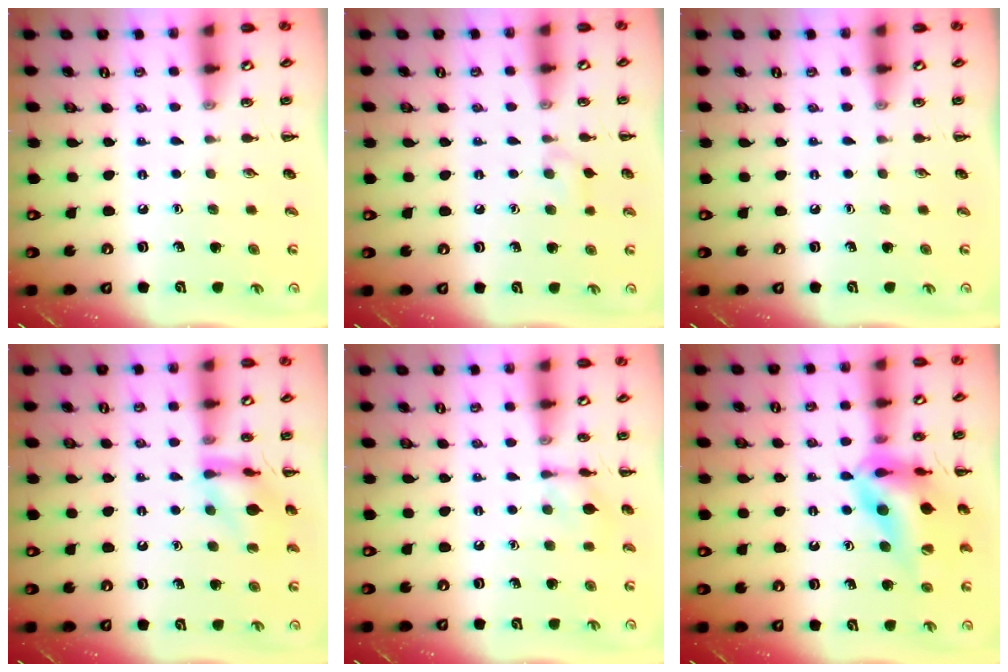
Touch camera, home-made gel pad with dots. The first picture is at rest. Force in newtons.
{"total": 5.0, "press": 4.7, "slide": 1.7}
{"total": 0.0}
{"total": 13.3, "press": 13.2, "slide": 1.2}
{"total": 6.8, "press": 6.8, "slide": 0.8}
{"total": 16.7, "press": 16.4, "slide": 3.3}